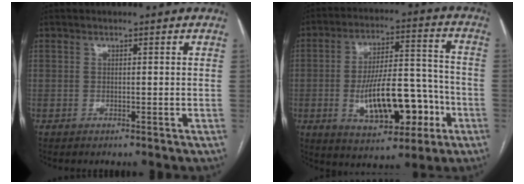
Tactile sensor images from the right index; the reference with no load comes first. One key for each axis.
{"total": 14.9, "fx": -4.5, "fy": 5.8, "fz": 13.0, "tx": -0.214, "ty": 0.020, "tz": -0.062}